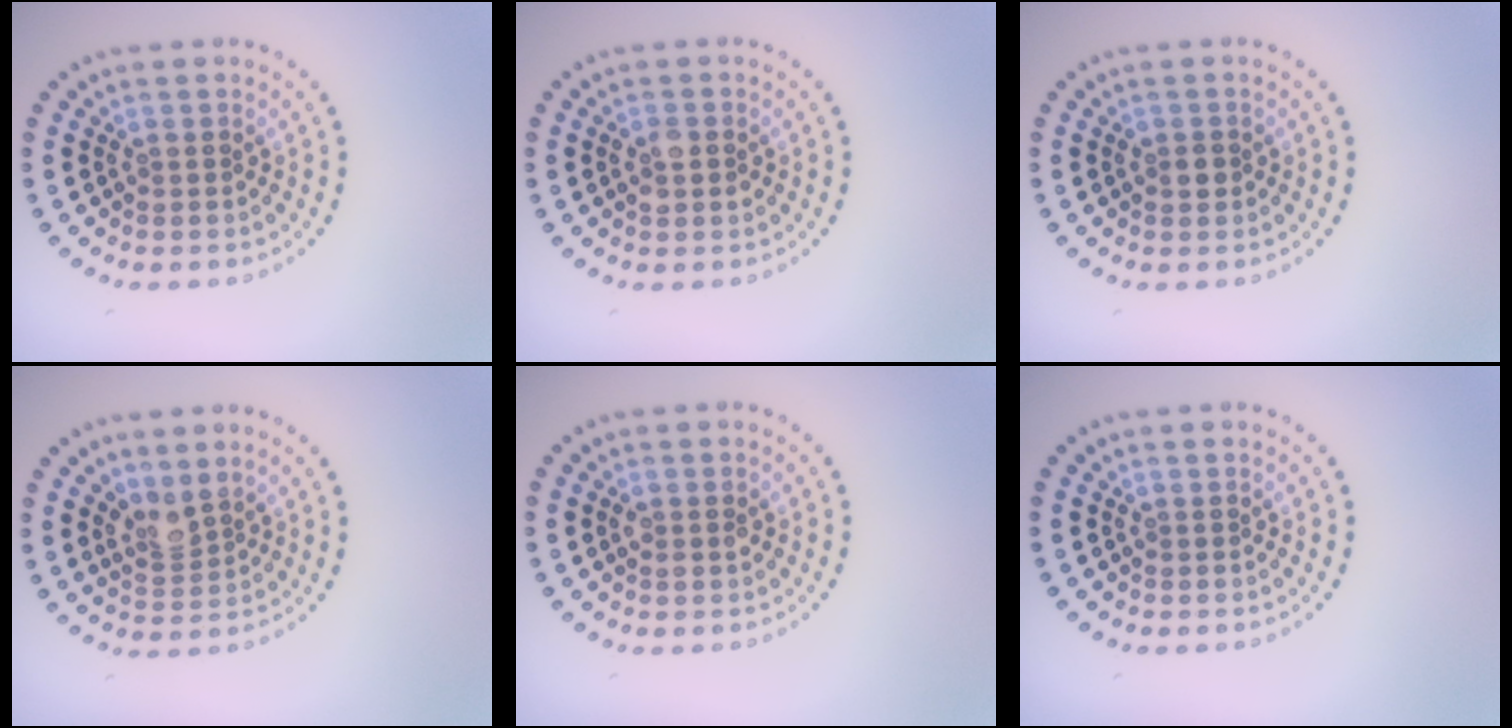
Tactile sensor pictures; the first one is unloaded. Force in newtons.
{"total": 2.3, "press": 2.3, "slide": 0.1}
{"total": 1.1, "press": 1.1, "slide": 0.3}
{"total": 2.1, "press": 1.6, "slide": 1.4}
{"total": 1.1, "press": 1.1, "slide": 0.4}
{"total": 0.0}